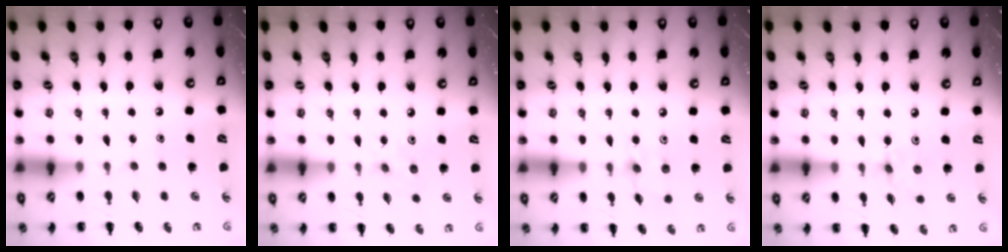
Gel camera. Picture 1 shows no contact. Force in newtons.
{"total": 4.2, "press": 3.9, "slide": 1.5}
{"total": 5.5, "press": 5.5, "slide": 1.0}
{"total": 2.2, "press": 2.2, "slide": 0.5}